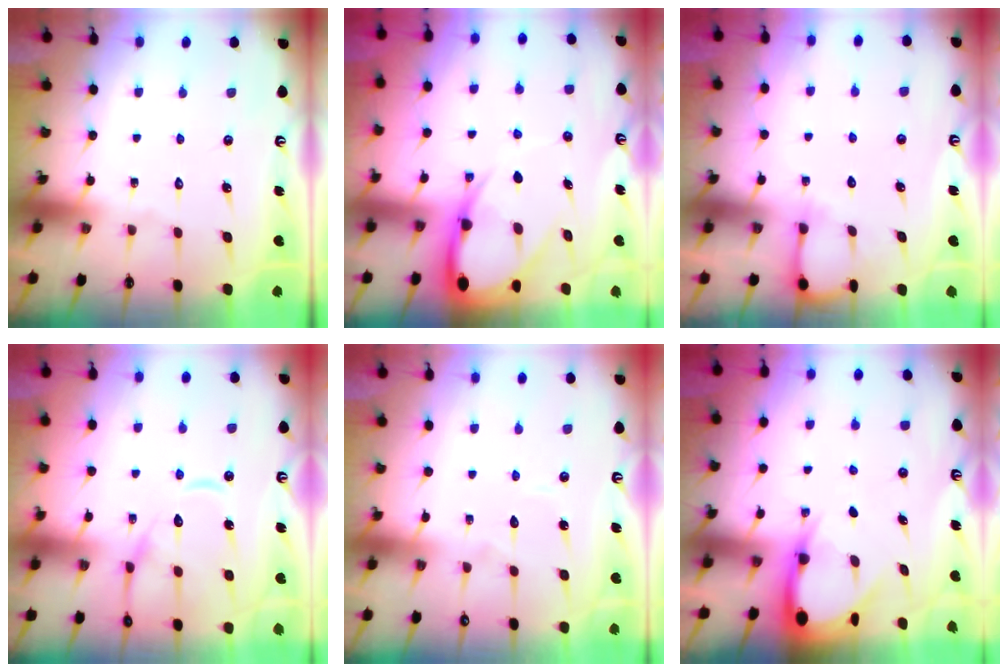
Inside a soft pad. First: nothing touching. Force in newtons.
{"total": 9.8, "press": 9.7, "slide": 1.1}
{"total": 3.3, "press": 3.3, "slide": 0.4}
{"total": 13.9, "press": 13.9, "slide": 1.5}
{"total": 3.9, "press": 3.9, "slide": 0.4}
{"total": 4.6, "press": 4.6, "slide": 0.7}